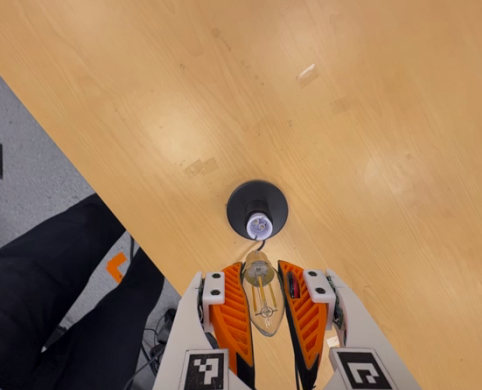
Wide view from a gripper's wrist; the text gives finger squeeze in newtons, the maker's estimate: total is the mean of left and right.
{"total": 23.6, "left": 25.8, "right": 21.5}